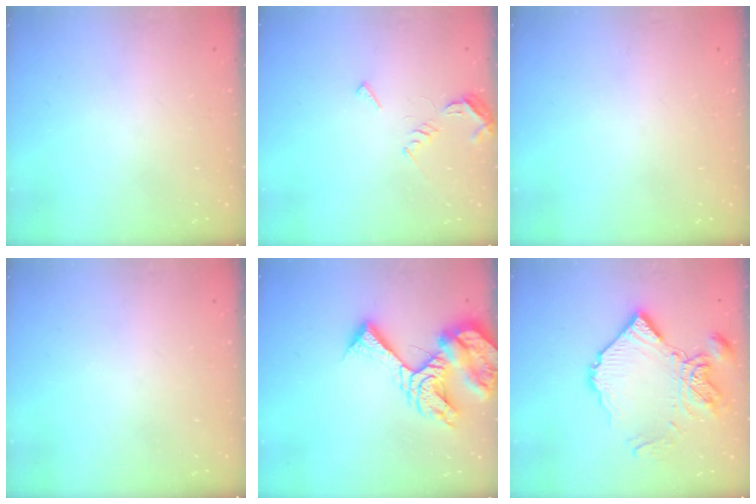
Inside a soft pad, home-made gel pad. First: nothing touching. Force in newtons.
{"total": 6.4, "press": 6.3, "slide": 0.7}
{"total": 0.0}
{"total": 0.0}
{"total": 14.8, "press": 14.7, "slide": 1.8}
{"total": 16.0, "press": 15.9, "slide": 1.6}